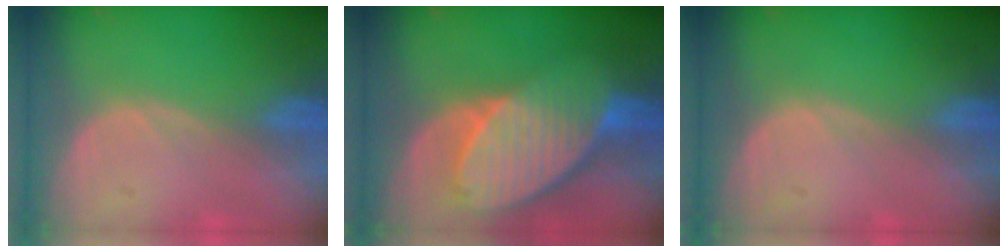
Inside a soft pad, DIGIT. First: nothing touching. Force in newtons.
{"total": 10.2, "press": 8.8, "slide": 5.0}
{"total": 0.0}